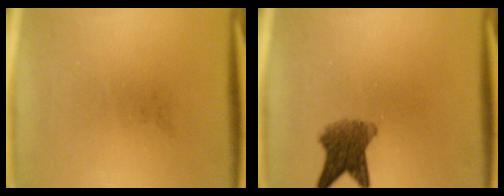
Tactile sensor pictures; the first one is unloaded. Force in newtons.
{"total": 6.0}